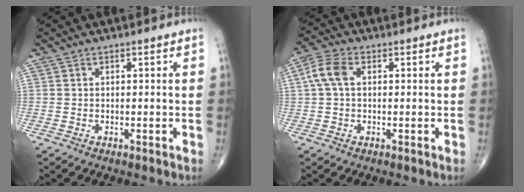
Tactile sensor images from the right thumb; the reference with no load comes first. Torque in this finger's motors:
{"motor_torque": [-0.14, 0.23, 0.16, -0.05, 0.06]}